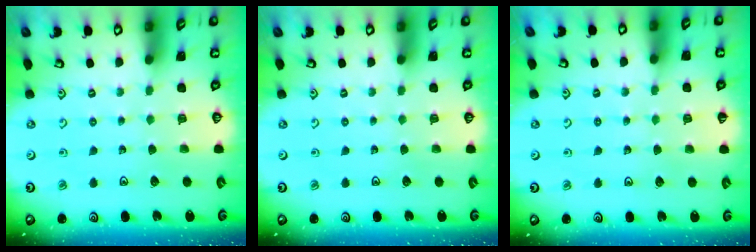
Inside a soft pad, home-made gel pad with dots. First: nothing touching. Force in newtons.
{"total": 0.0}
{"total": 2.4, "press": 2.4, "slide": 0.5}